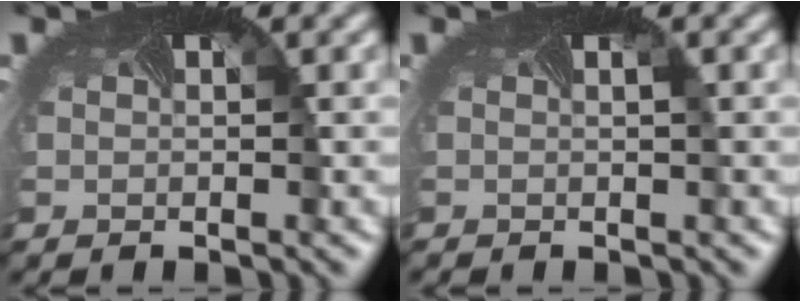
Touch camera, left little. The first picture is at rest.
{"total": 0.7, "force": [-0.2, -0.1, 0.6], "torque": [-0.001, 0.001, 0.000]}